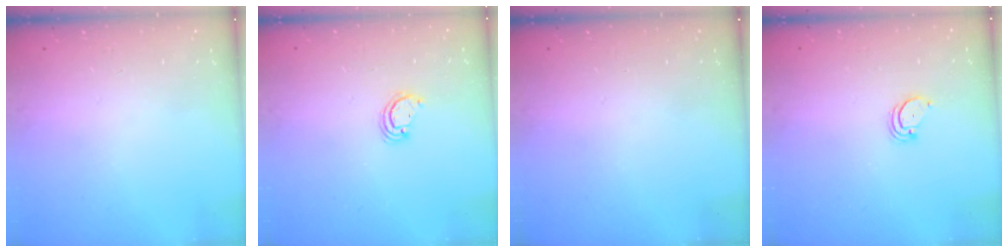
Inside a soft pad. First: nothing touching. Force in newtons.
{"total": 2.6, "press": 2.6, "slide": 0.3}
{"total": 0.0}
{"total": 2.0, "press": 2.0, "slide": 0.2}